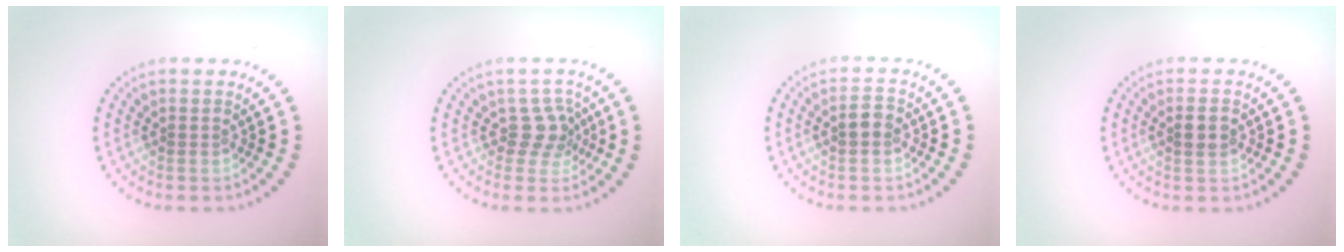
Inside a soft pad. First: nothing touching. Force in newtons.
{"total": 2.3, "press": 1.7, "slide": 1.5}
{"total": 1.7, "press": 1.7, "slide": 0.1}
{"total": 1.8, "press": 1.7, "slide": 0.5}